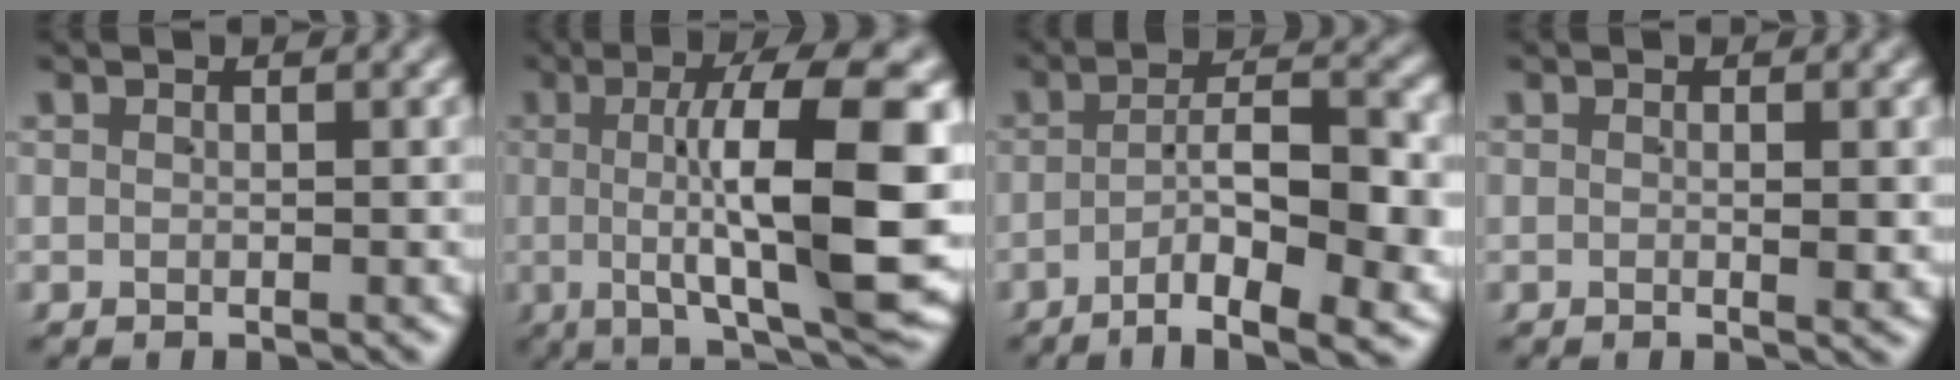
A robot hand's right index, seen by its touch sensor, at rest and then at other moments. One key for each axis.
{"total": 14.7, "fx": 0.2, "fy": 4.1, "fz": 14.1, "tx": -0.194, "ty": -0.004, "tz": 0.017}
{"total": 8.8, "fx": -4.5, "fy": 2.5, "fz": 7.2, "tx": -0.103, "ty": -0.015, "tz": -0.060}
{"total": 1.1, "fx": 0.1, "fy": 0.0, "fz": 1.1, "tx": -0.013, "ty": -0.002, "tz": 0.001}